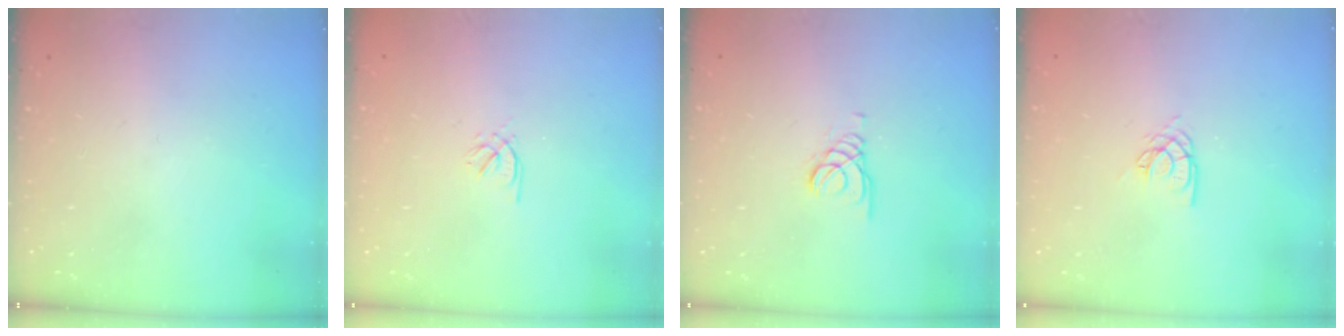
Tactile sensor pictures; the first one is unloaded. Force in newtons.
{"total": 0.5, "press": 0.3, "slide": 0.4}
{"total": 1.3, "press": 1.3, "slide": 0.1}
{"total": 4.5, "press": 4.5, "slide": 0.3}